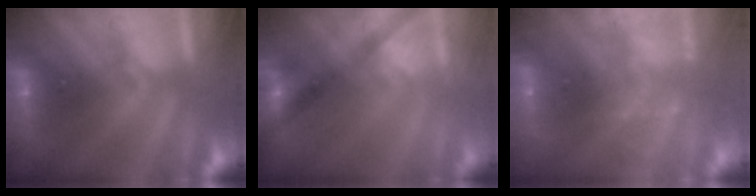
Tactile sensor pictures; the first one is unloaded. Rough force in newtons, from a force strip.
{"total": 2.7}
{"total": 2.4}